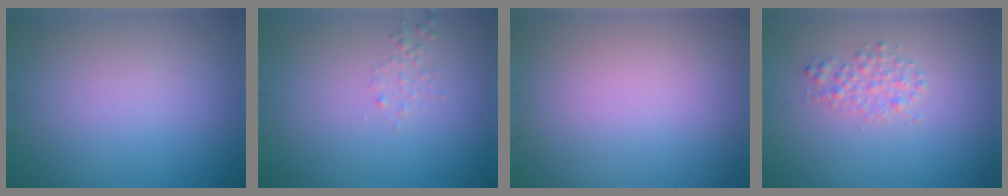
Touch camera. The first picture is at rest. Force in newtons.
{"total": 0.8, "press": 0.8, "slide": 0.1}
{"total": 0.0}
{"total": 1.6, "press": 1.6, "slide": 0.1}